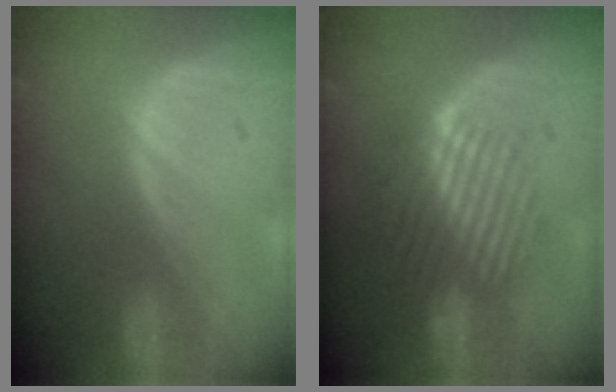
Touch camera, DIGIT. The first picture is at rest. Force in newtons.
{"total": 9.5, "press": 7.9, "slide": 5.2}